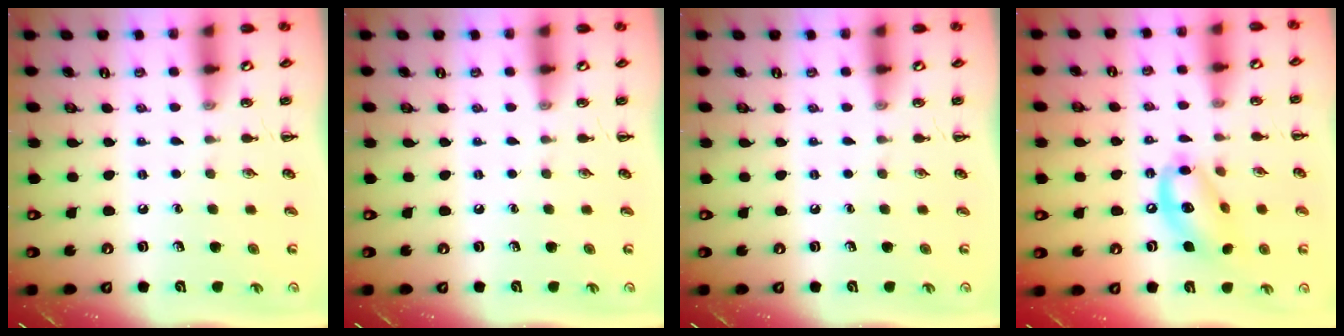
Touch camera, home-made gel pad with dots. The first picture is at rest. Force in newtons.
{"total": 0.0}
{"total": 0.0}
{"total": 13.4, "press": 13.0, "slide": 3.3}